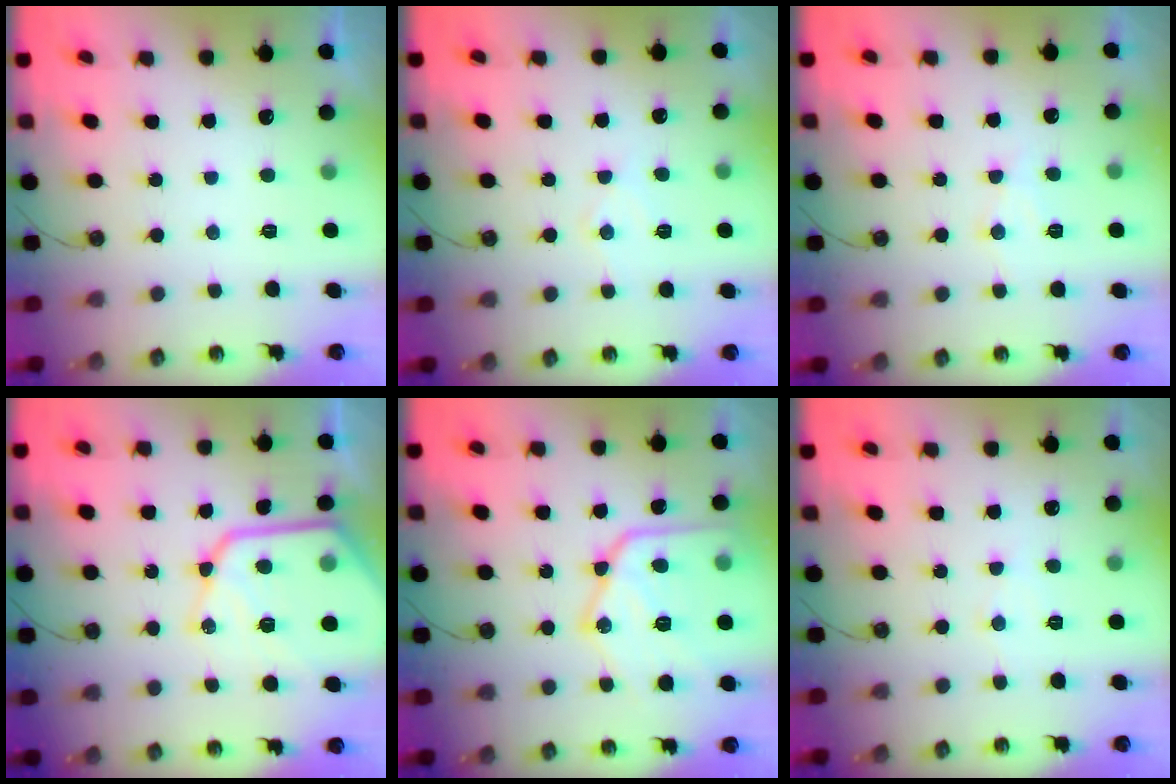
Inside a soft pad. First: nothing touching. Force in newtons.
{"total": 6.8, "press": 6.7, "slide": 0.4}
{"total": 7.9, "press": 7.9, "slide": 0.7}
{"total": 19.1, "press": 19.0, "slide": 1.7}
{"total": 21.5, "press": 21.4, "slide": 1.5}
{"total": 4.8, "press": 4.7, "slide": 0.9}